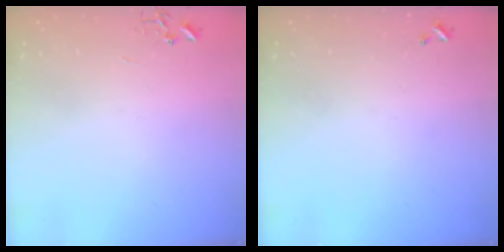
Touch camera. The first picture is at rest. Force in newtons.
{"total": 0.0}